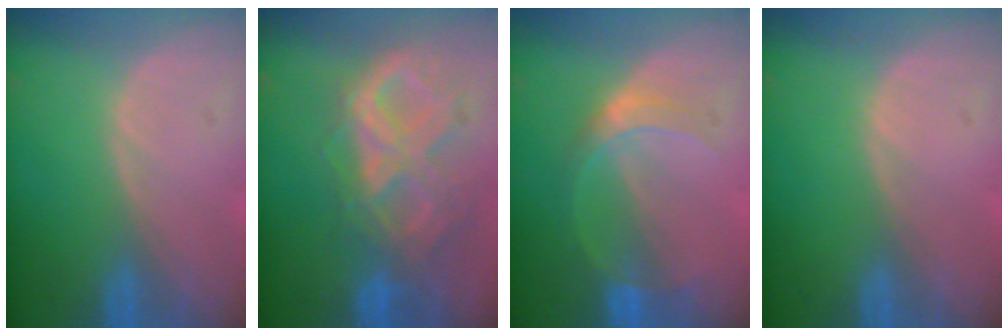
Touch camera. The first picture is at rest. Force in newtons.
{"total": 10.5, "press": 9.0, "slide": 5.5}
{"total": 5.0, "press": 4.8, "slide": 1.3}
{"total": 0.0}